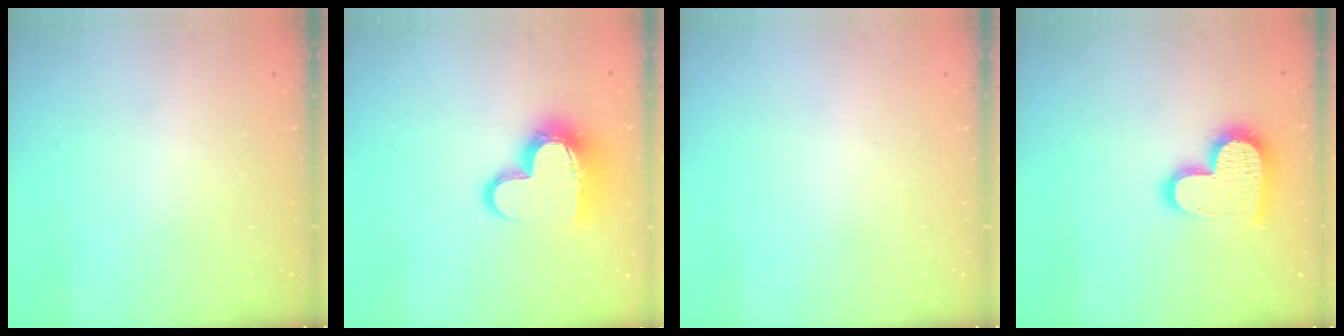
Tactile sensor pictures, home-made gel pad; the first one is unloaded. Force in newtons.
{"total": 14.7, "press": 14.6, "slide": 1.2}
{"total": 0.0}
{"total": 16.1, "press": 16.0, "slide": 1.2}